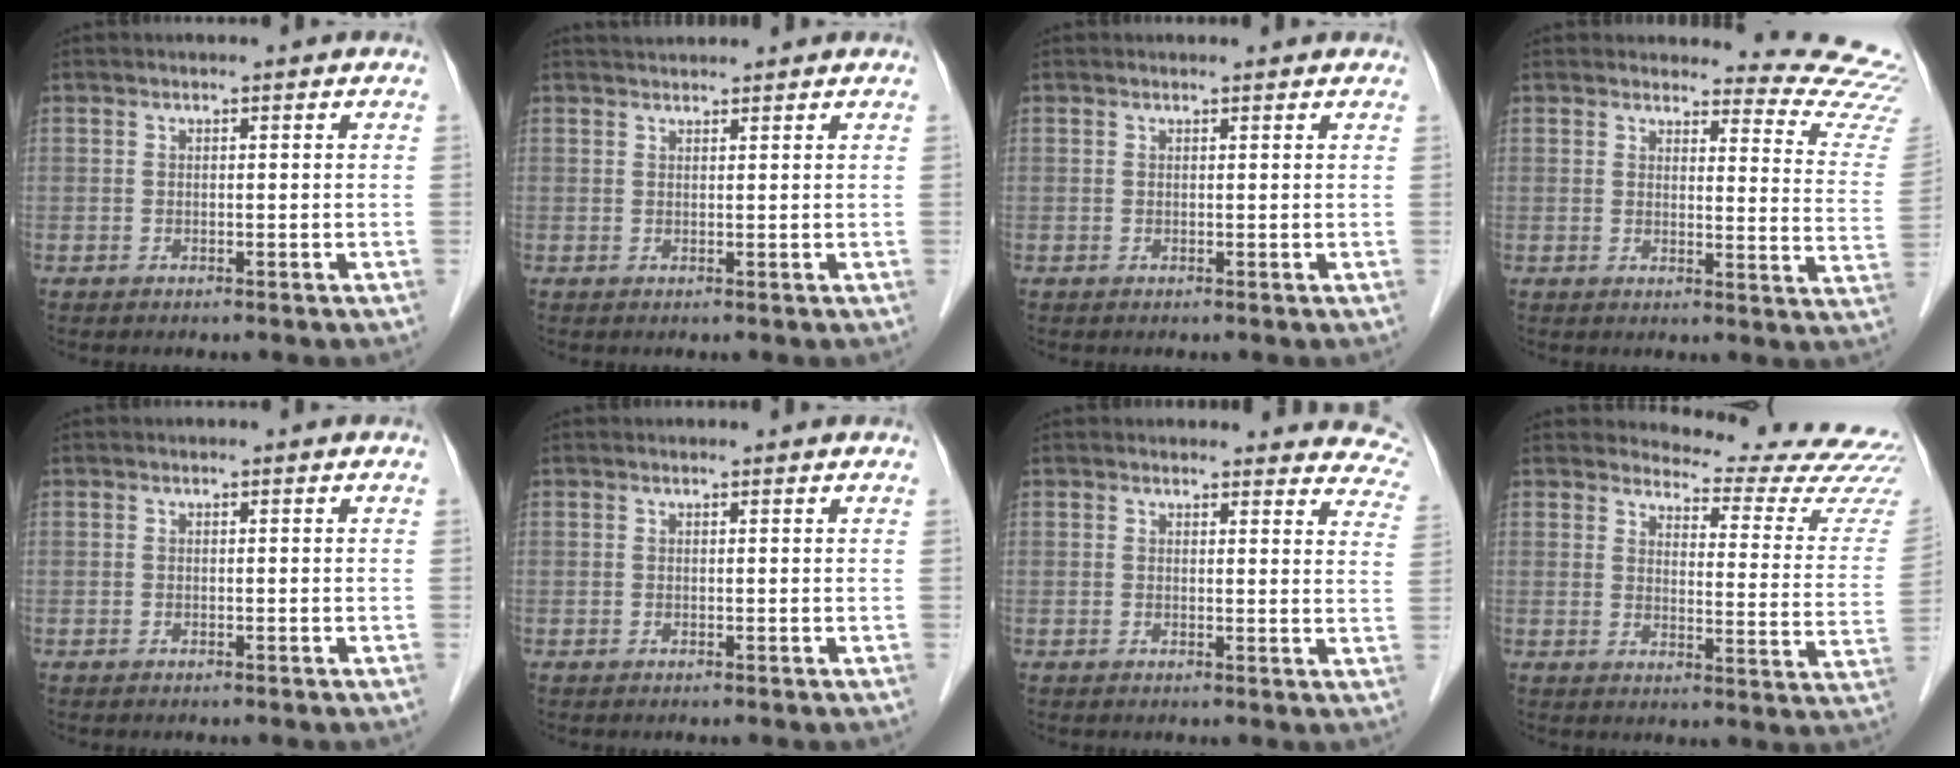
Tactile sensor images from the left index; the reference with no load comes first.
{"total": 2.8, "force": [2.7, 0.3, 0.5], "torque": [-0.010, 0.029, 0.046]}
{"total": 1.7, "force": [1.7, 0.4, 0.3], "torque": [-0.014, 0.009, 0.017]}
{"total": 14.9, "force": [14.8, 1.2, 1.4], "torque": [0.014, -0.135, 0.124]}
{"total": 0.0}
{"total": 0.7, "force": [0.7, 0.1, 0.1], "torque": [-0.008, 0.005, 0.009]}
{"total": 14.6, "force": [13.8, 4.2, 2.4], "torque": [0.017, -0.042, 0.116]}
{"total": 18.6, "force": [18.2, 1.6, 3.2], "torque": [-0.029, -0.131, 0.187]}